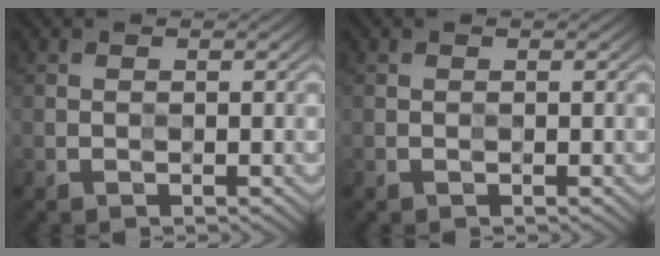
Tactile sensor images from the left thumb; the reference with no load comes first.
{"total": 0.0}